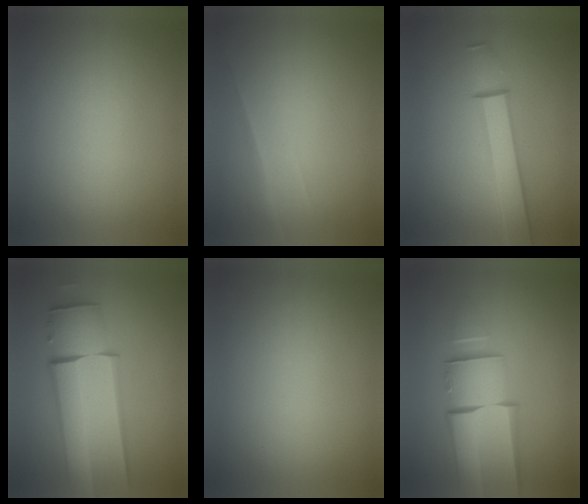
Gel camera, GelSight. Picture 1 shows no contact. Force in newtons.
{"total": 2.9}
{"total": 4.2}
{"total": 9.4}
{"total": 0.0}
{"total": 8.8}